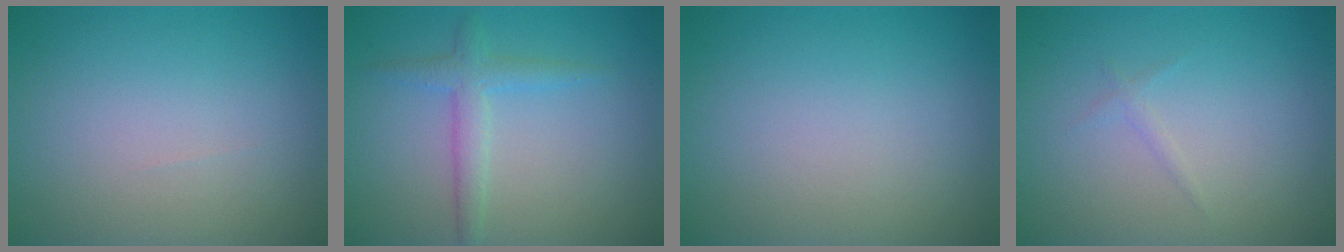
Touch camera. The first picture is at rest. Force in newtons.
{"total": 2.4, "press": 2.4, "slide": 0.2}
{"total": 0.0}
{"total": 1.2, "press": 1.2, "slide": 0.2}